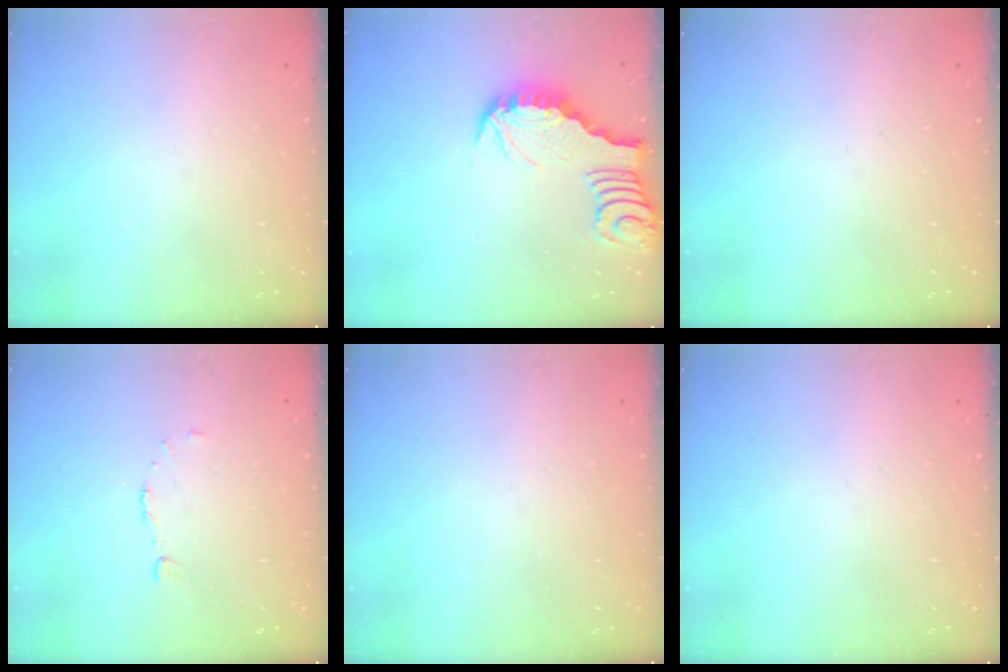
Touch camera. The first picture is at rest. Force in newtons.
{"total": 3.2, "press": 3.2, "slide": 0.4}
{"total": 0.0}
{"total": 2.9, "press": 2.9, "slide": 0.2}
{"total": 0.0}
{"total": 0.0}